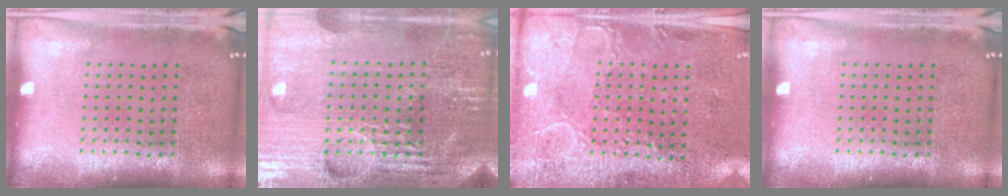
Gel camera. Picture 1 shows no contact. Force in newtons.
{"total": 5.5, "press": 5.0, "slide": 2.3}
{"total": 2.9, "press": 2.6, "slide": 1.2}
{"total": 0.0}